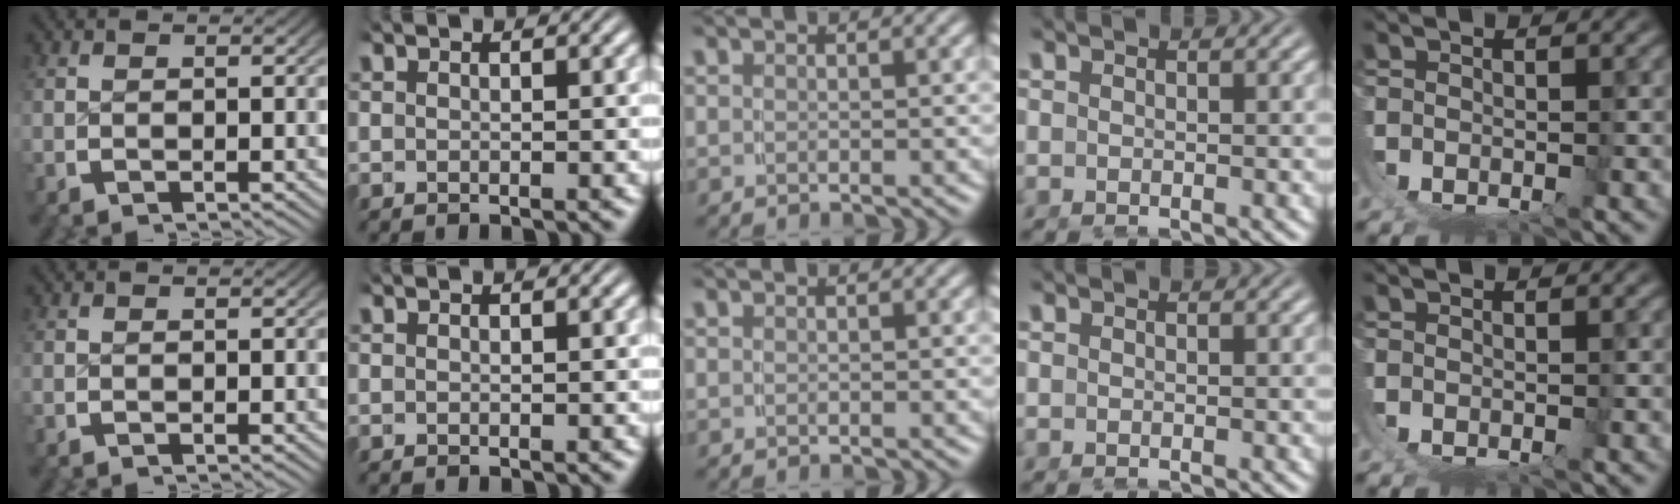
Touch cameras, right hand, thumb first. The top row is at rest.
{}